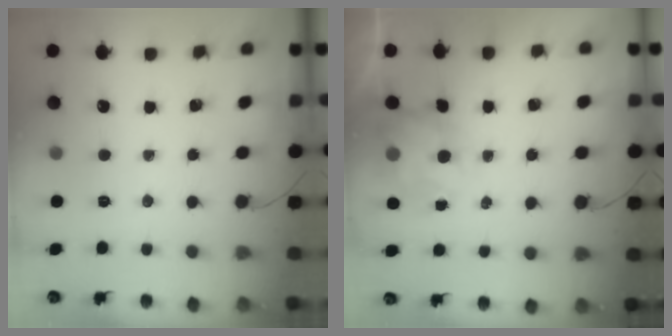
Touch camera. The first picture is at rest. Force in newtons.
{"total": 5.5, "press": 5.4, "slide": 1.2}